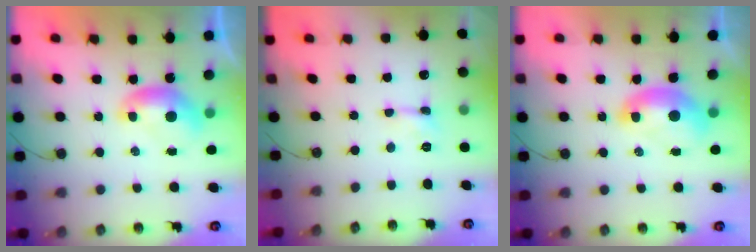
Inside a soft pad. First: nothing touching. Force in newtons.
{"total": 1.0, "press": 1.0, "slide": 0.2}
{"total": 2.6, "press": 2.5, "slide": 0.6}